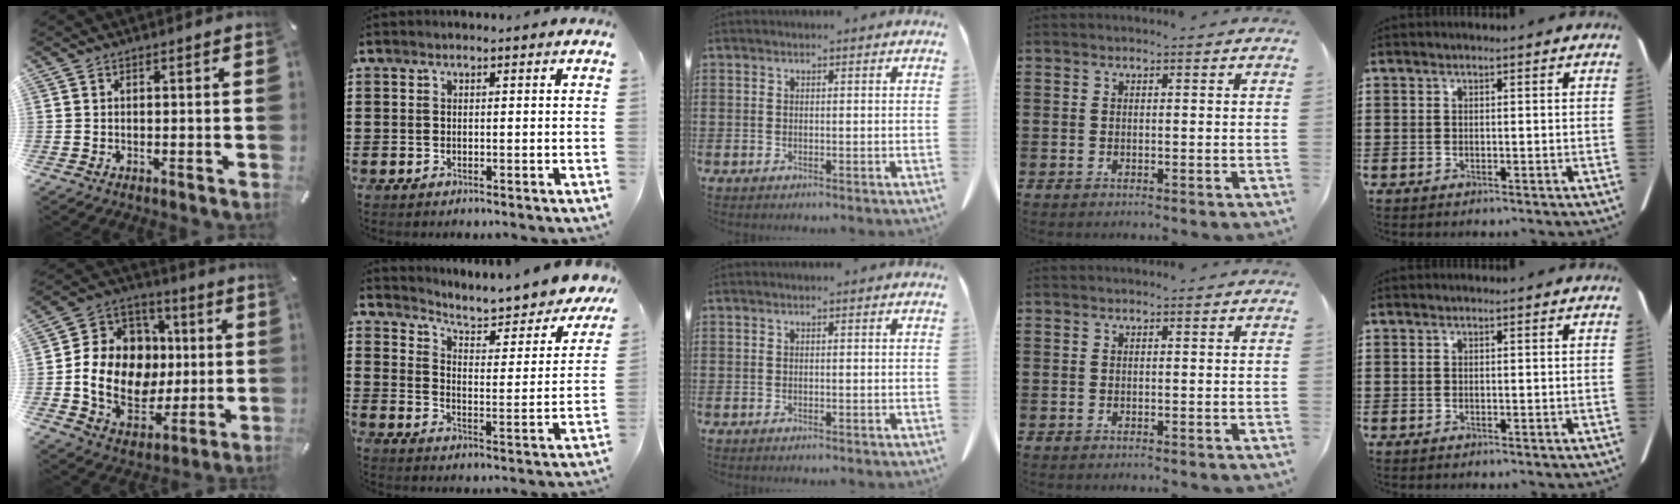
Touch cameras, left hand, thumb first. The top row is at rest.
{"thumb": {"total": 16.9, "force": [-0.6, 14.7, 8.3], "torque": [-0.160, 0.000, 0.003]}, "index": {"total": 5.2, "force": [4.7, 0.8, 2.1], "torque": [-0.059, -0.039, 0.072]}}